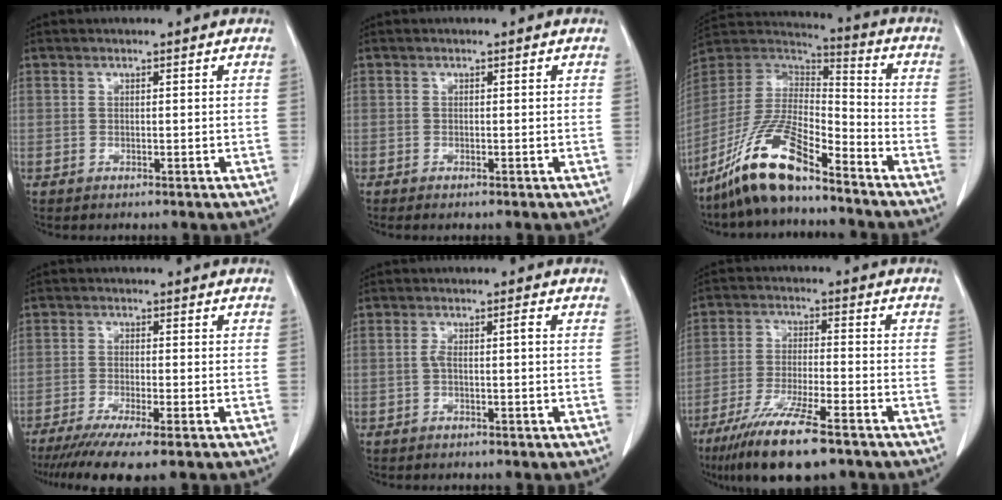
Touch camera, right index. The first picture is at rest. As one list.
[{"total": 0.6, "force": [-0.5, 0.0, 0.3], "torque": [-0.007, -0.001, -0.009]}, {"total": 15.2, "force": [-10.9, 3.1, 10.1], "torque": [-0.197, 0.002, -0.203]}, {"total": 10.6, "force": [-8.1, 0.5, 6.8], "torque": [-0.095, -0.023, -0.125]}, {"total": 1.9, "force": [-0.4, 0.3, 1.8], "torque": [-0.036, 0.007, -0.008]}, {"total": 13.6, "force": [-9.7, 1.9, 9.3], "torque": [-0.175, -0.036, -0.166]}]